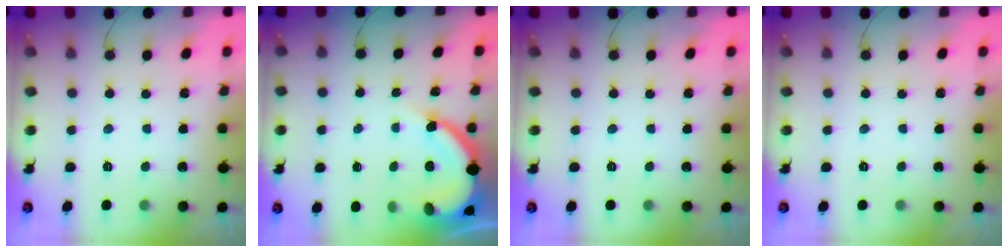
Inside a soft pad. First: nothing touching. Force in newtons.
{"total": 10.6, "press": 10.5, "slide": 1.2}
{"total": 0.0}
{"total": 0.0}